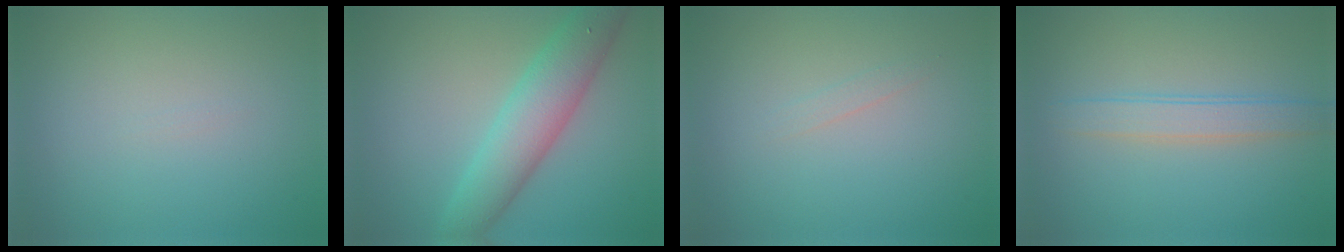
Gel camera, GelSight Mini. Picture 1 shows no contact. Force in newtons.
{"total": 5.9, "press": 5.9, "slide": 0.2}
{"total": 0.6, "press": 0.6, "slide": 0.0}
{"total": 2.5, "press": 2.5, "slide": 0.1}